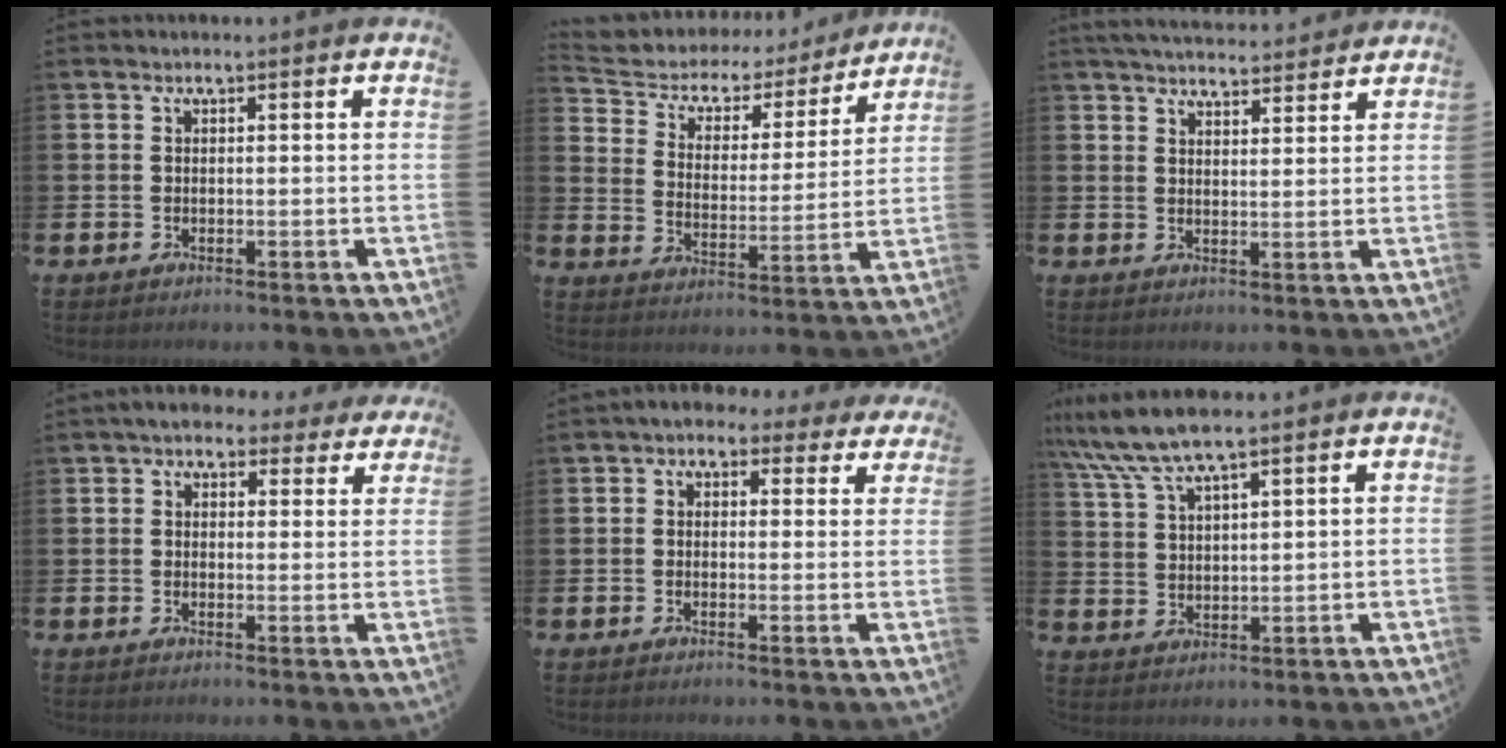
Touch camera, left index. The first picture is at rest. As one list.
[{"total": 5.2, "force": [4.3, 2.7, 1.1], "torque": [-0.048, -0.033, 0.065]}, {"total": 4.6, "force": [4.6, 0.5, 0.5], "torque": [-0.017, -0.026, 0.083]}, {"total": 4.5, "force": [3.7, 2.3, 1.2], "torque": [-0.024, -0.014, 0.064]}, {"total": 2.3, "force": [1.5, 1.6, 0.6], "torque": [-0.015, -0.006, 0.021]}, {"total": 7.3, "force": [6.2, 0.9, 3.7], "torque": [-0.087, -0.016, 0.112]}]